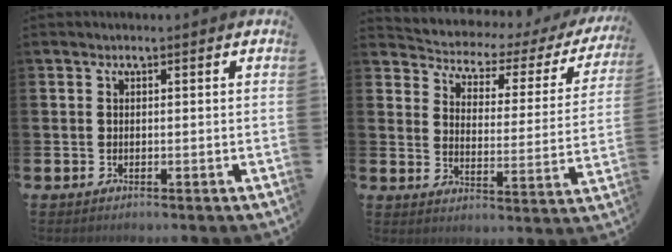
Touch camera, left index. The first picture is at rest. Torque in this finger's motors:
{"motor_torque": [0.80, -1.33, 0.06, -0.01]}